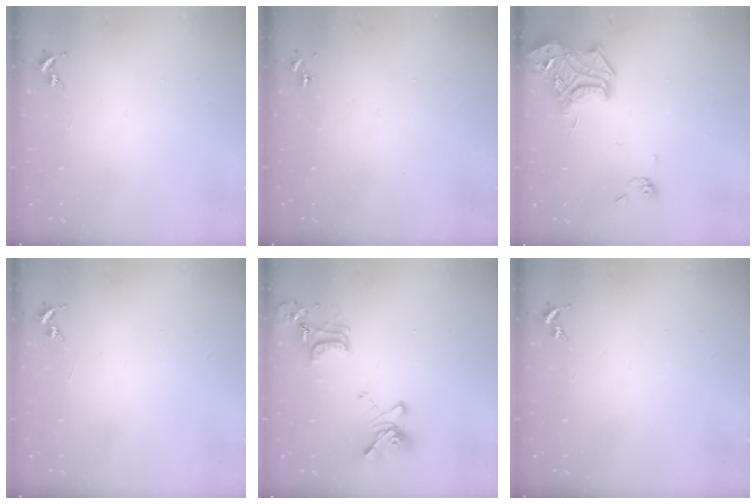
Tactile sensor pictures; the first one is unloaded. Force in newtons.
{"total": 0.0}
{"total": 16.2, "press": 16.2, "slide": 1.5}
{"total": 0.0}
{"total": 16.9, "press": 16.8, "slide": 1.2}
{"total": 0.0}